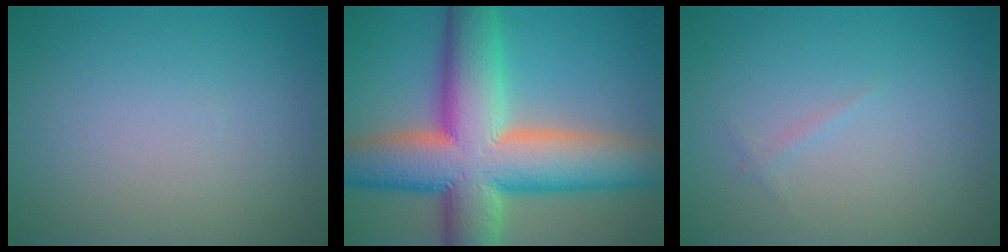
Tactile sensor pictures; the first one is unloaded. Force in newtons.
{"total": 15.0, "press": 15.0, "slide": 0.8}
{"total": 0.5, "press": 0.5, "slide": 0.0}